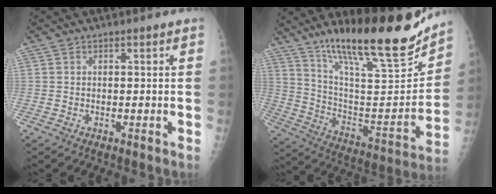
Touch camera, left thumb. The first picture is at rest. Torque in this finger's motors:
{"motor_torque": [0.30, 0.17, 1.40, -1.36, 0.11]}